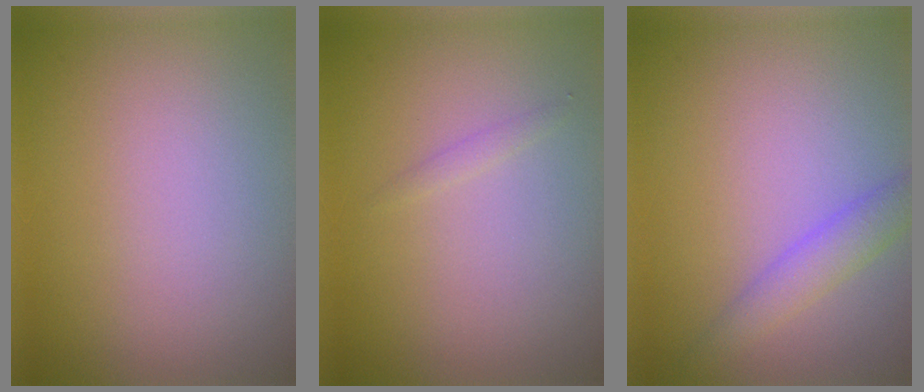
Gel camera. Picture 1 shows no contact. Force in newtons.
{"total": 0.6, "press": 0.6, "slide": 0.0}
{"total": 2.4, "press": 2.4, "slide": 0.1}